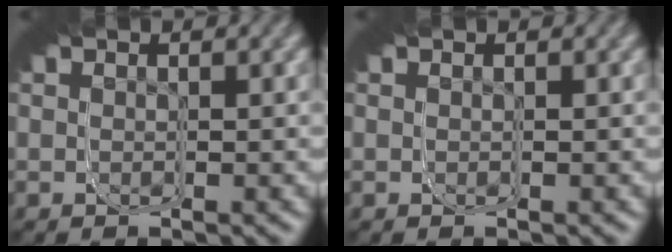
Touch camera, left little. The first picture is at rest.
{"total": 0.0}